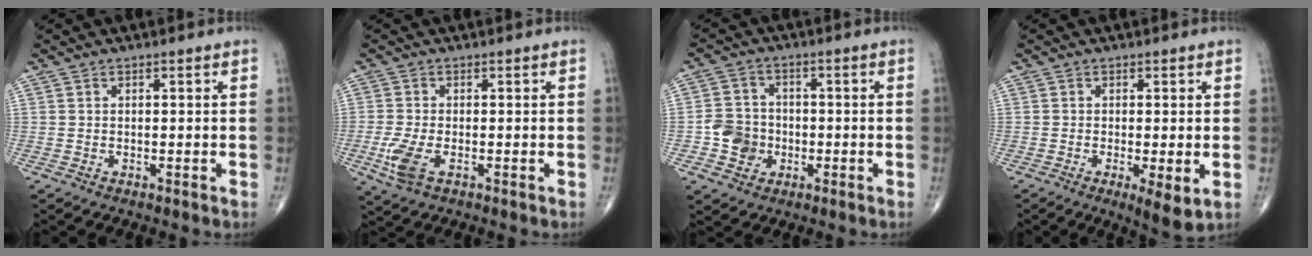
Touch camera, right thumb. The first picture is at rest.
{"total": 5.1, "force": [-1.6, 2.5, 4.2], "torque": [-0.105, -0.002, -0.027]}
{"total": 6.5, "force": [-1.6, 5.9, 2.4], "torque": [-0.013, 0.013, -0.033]}
{"total": 5.1, "force": [-1.3, 1.3, 4.8], "torque": [-0.081, -0.017, -0.024]}